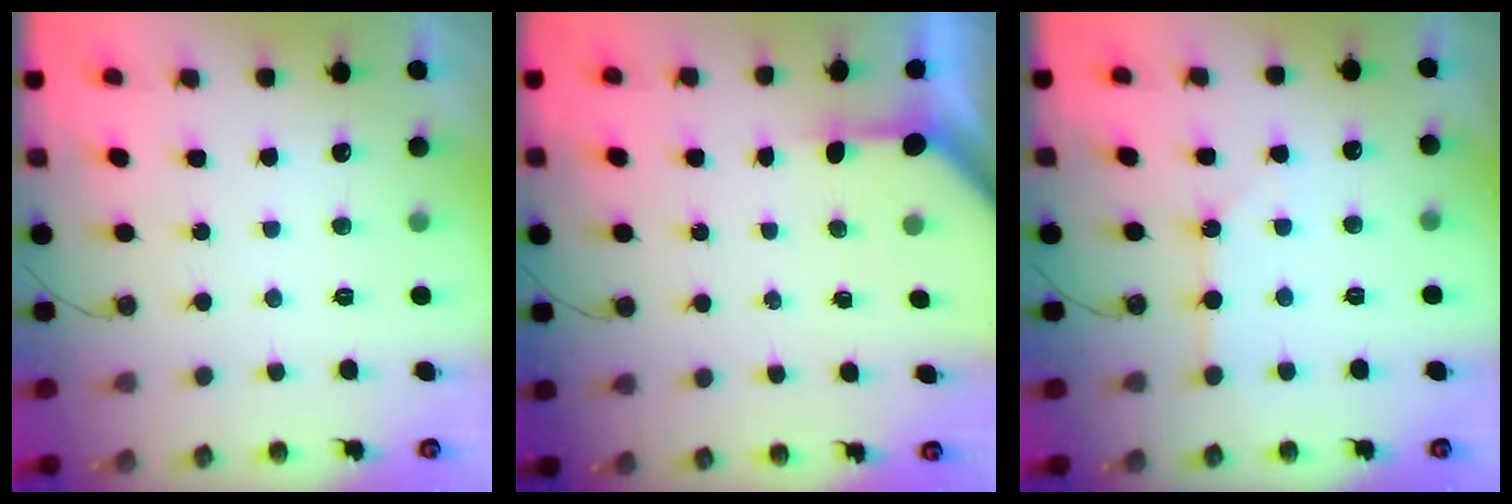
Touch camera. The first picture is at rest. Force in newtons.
{"total": 3.1, "press": 3.1, "slide": 0.2}
{"total": 2.6, "press": 2.5, "slide": 0.4}